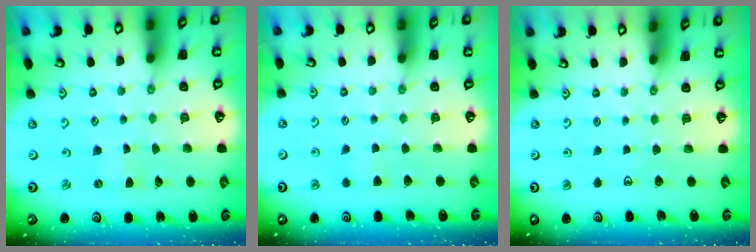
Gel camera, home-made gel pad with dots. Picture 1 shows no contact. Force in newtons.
{"total": 3.5, "press": 3.4, "slide": 0.7}
{"total": 0.0}